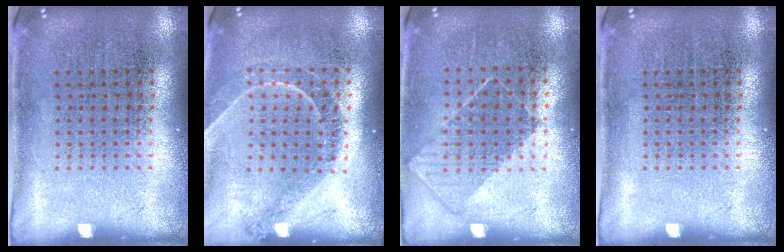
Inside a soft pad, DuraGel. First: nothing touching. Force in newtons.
{"total": 1.2, "press": 1.1, "slide": 0.4}
{"total": 0.8, "press": 0.7, "slide": 0.4}
{"total": 0.0}